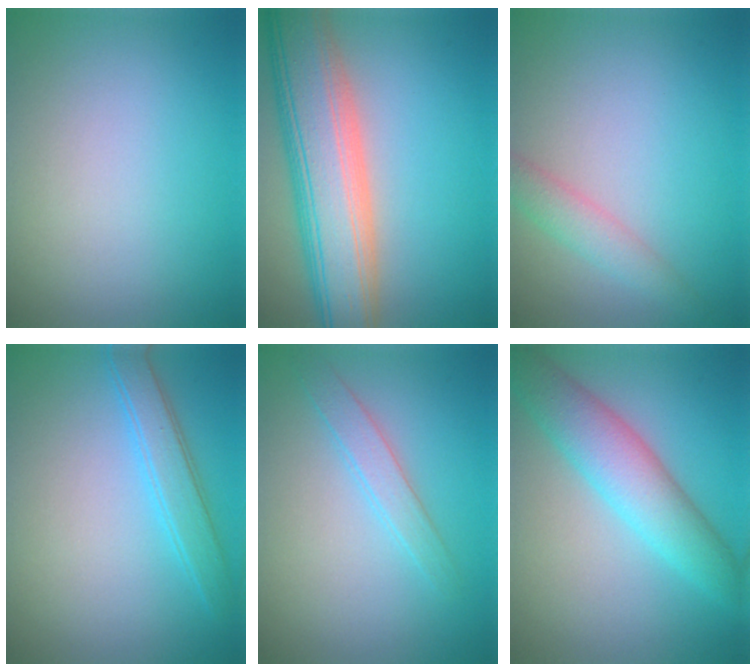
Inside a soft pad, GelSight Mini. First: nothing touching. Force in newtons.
{"total": 9.9, "press": 9.9, "slide": 0.7}
{"total": 2.2, "press": 2.2, "slide": 0.1}
{"total": 3.0, "press": 3.0, "slide": 0.0}
{"total": 2.0, "press": 2.0, "slide": 0.1}
{"total": 5.6, "press": 5.6, "slide": 0.1}